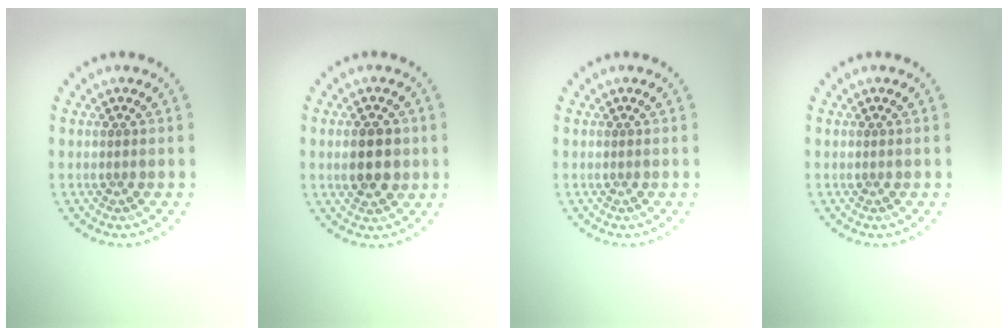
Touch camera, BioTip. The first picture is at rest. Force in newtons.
{"total": 3.4, "press": 3.4, "slide": 0.1}
{"total": 0.0}
{"total": 0.0}